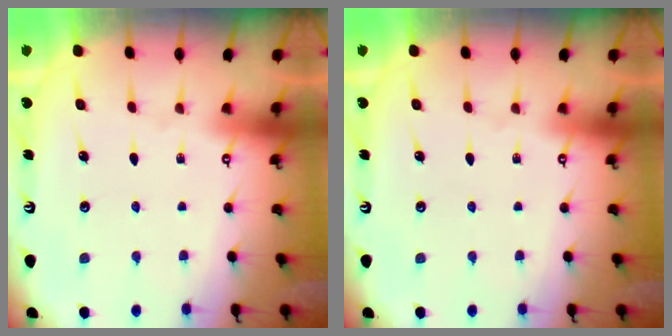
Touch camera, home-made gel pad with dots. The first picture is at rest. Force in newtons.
{"total": 0.0}